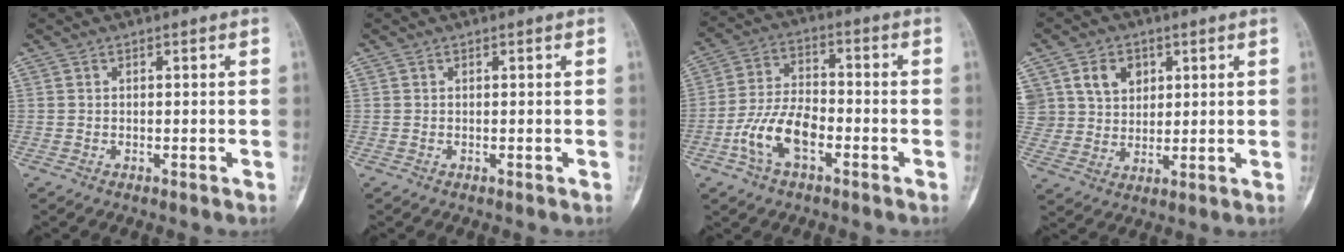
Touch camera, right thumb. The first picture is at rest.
{"total": 0.0}
{"total": 10.5, "force": [-4.1, 5.5, 7.9], "torque": [-0.152, 0.032, -0.080]}
{"total": 9.2, "force": [3.8, 7.5, 3.6], "torque": [-0.038, -0.013, 0.076]}